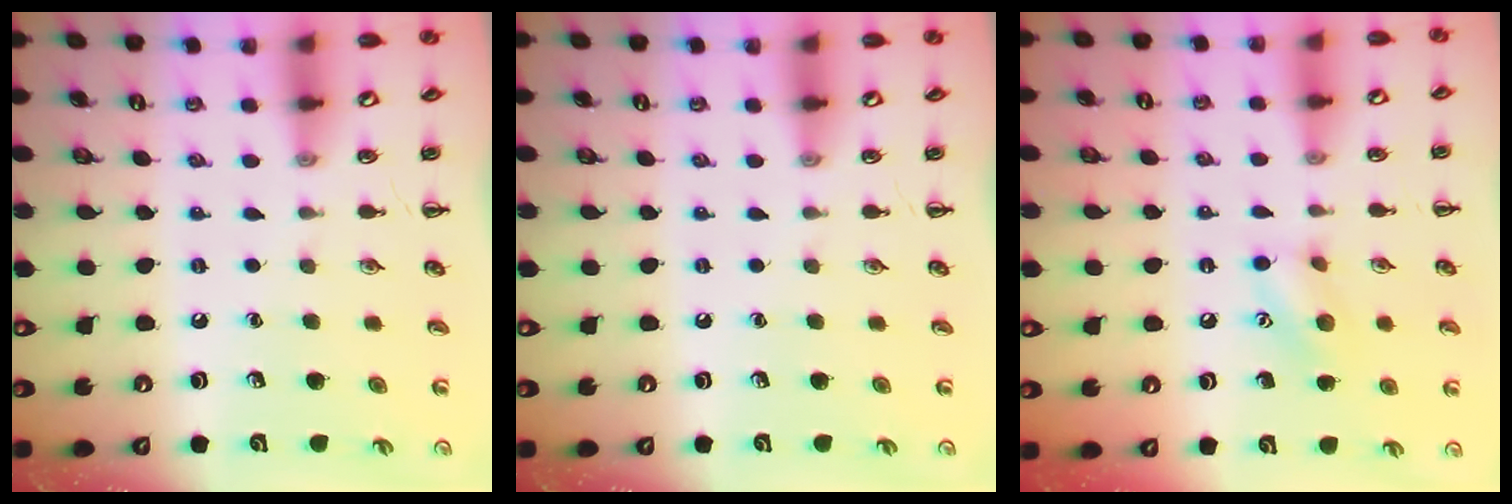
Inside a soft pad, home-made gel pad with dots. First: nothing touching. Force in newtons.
{"total": 0.0}
{"total": 8.9, "press": 8.9, "slide": 0.5}